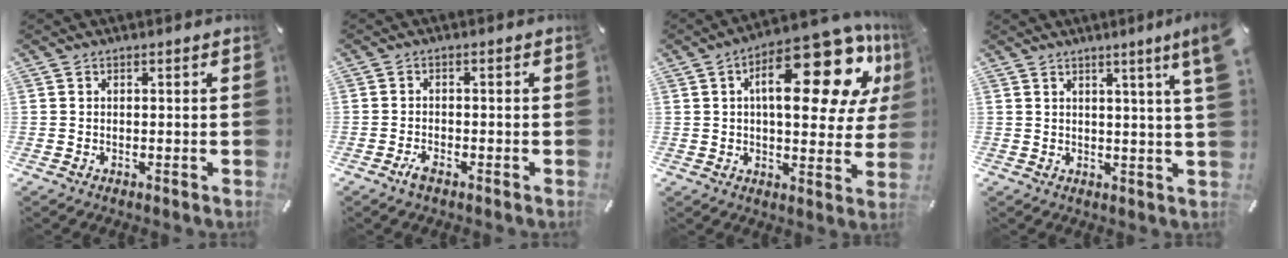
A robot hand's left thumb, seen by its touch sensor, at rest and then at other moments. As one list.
[{"total": 2.2, "force": [-1.6, 0.8, 1.2], "torque": [-0.035, 0.003, -0.036]}, {"total": 23.1, "force": [9.8, 9.2, 18.7], "torque": [-0.267, -0.062, 0.155]}, {"total": 6.9, "force": [3.8, -0.5, 5.8], "torque": [-0.092, -0.018, 0.058]}]